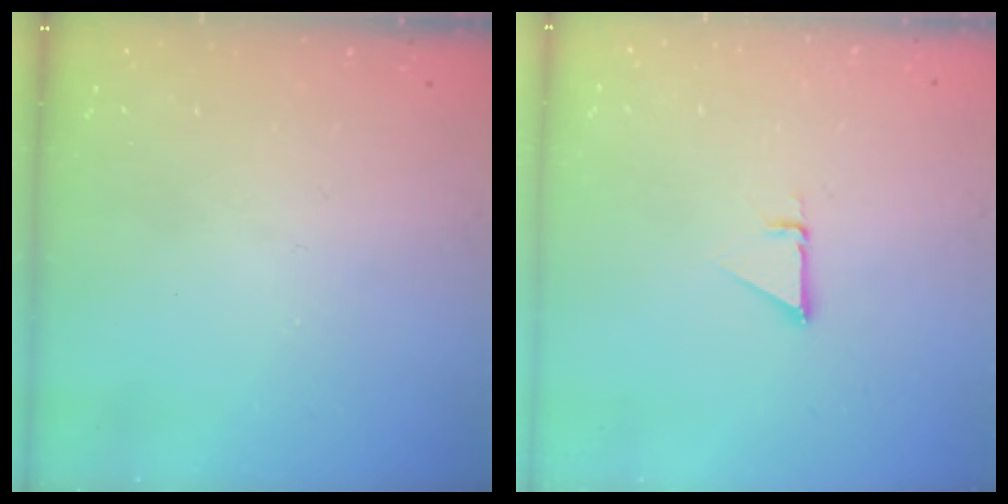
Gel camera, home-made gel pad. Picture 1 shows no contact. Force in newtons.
{"total": 2.3, "press": 2.3, "slide": 0.1}